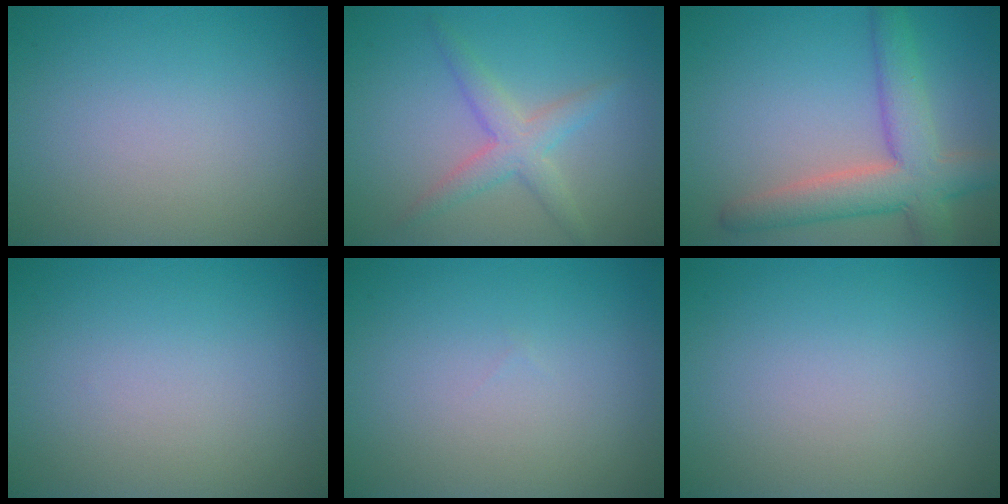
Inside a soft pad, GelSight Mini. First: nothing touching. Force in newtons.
{"total": 3.0, "press": 3.0, "slide": 0.2}
{"total": 6.4, "press": 6.4, "slide": 0.4}
{"total": 0.0}
{"total": 0.0}
{"total": 0.0}